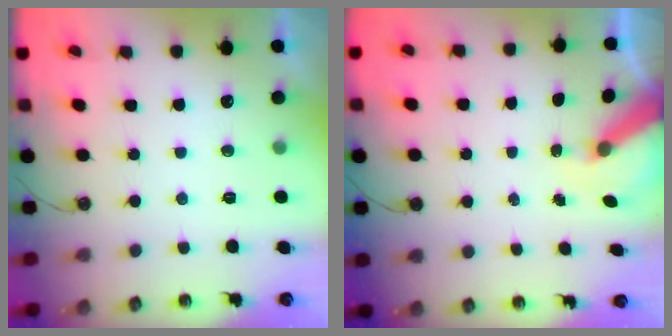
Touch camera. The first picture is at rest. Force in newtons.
{"total": 6.8, "press": 6.7, "slide": 0.7}